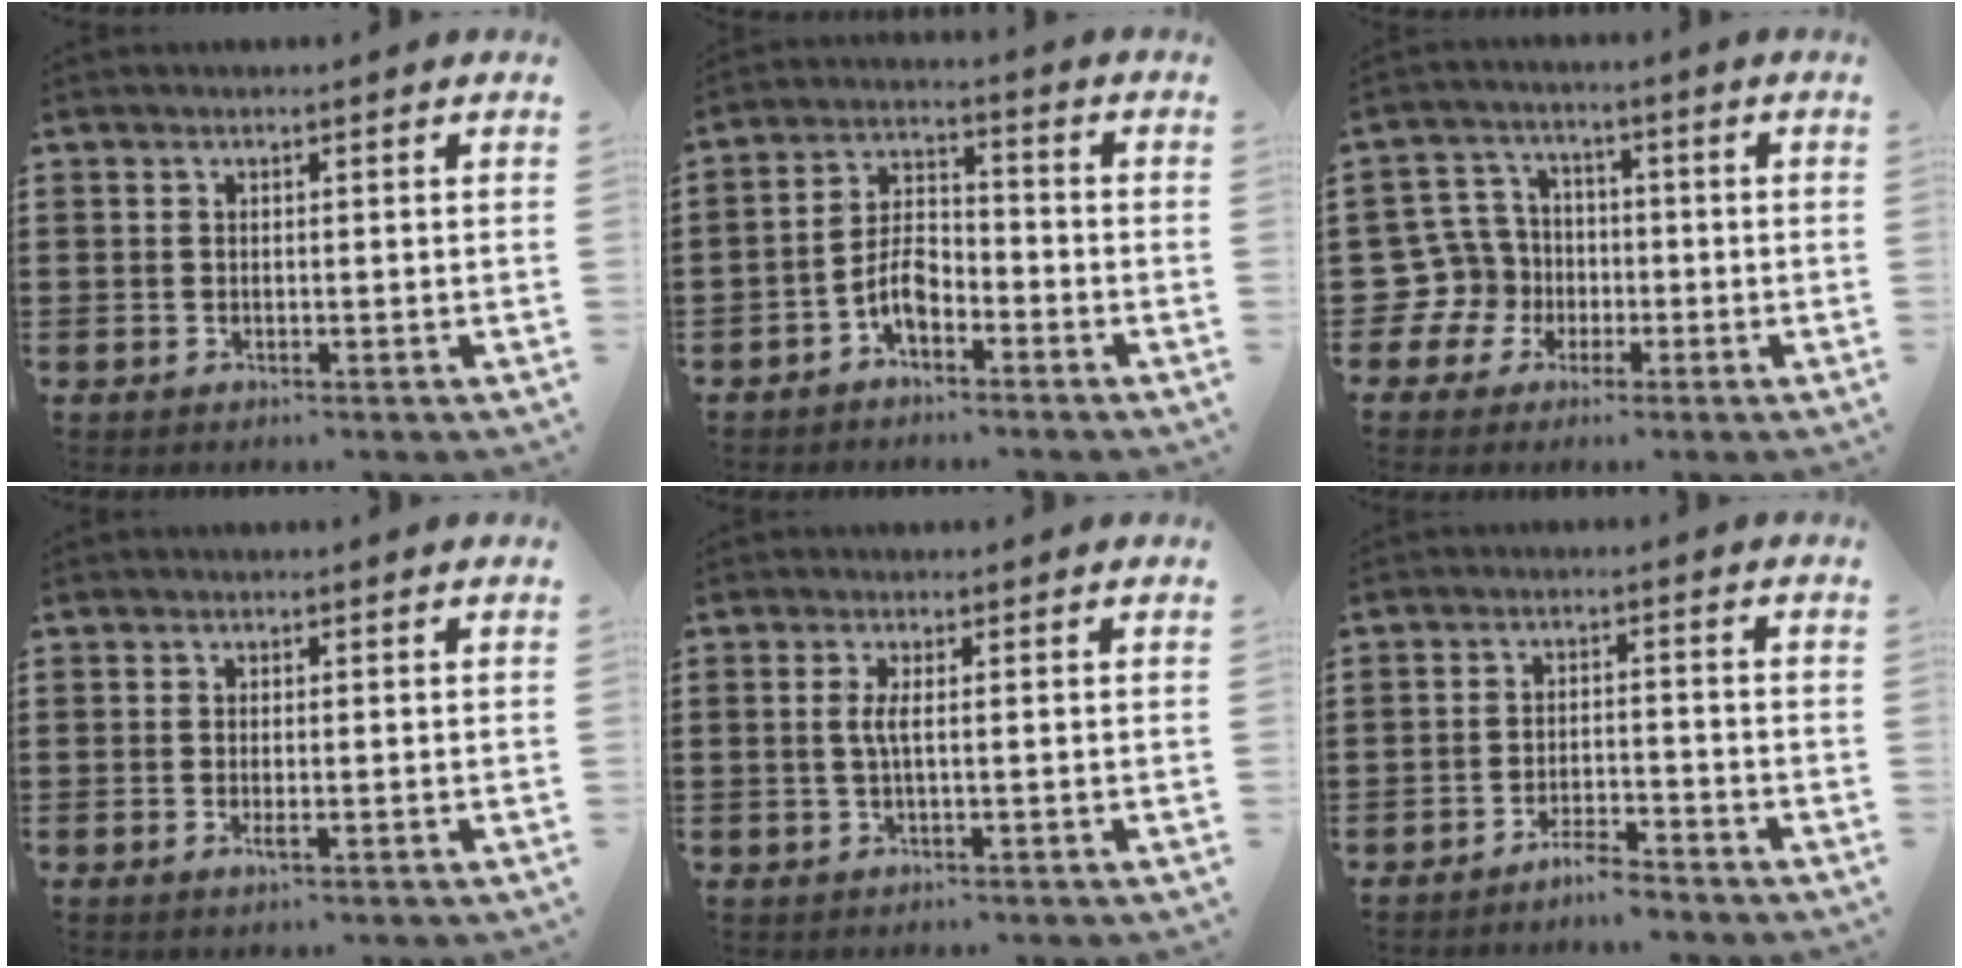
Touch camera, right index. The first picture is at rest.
{"total": 5.5, "force": [-3.0, 2.7, 3.7], "torque": [-0.086, 0.007, -0.062]}
{"total": 8.3, "force": [-1.2, 7.9, 2.3], "torque": [-0.113, 0.002, -0.023]}
{"total": 1.2, "force": [-0.4, 0.2, 1.1], "torque": [-0.028, -0.006, -0.008]}
{"total": 2.1, "force": [0.0, 0.0, 2.1], "torque": [-0.048, -0.007, -0.004]}
{"total": 3.6, "force": [-3.4, 0.3, 1.0], "torque": [-0.019, 0.007, -0.067]}